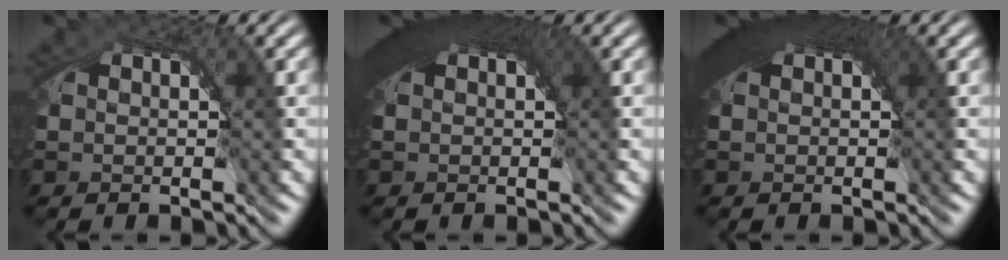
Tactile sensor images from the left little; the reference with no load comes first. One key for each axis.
{"total": 5.7, "fx": 1.8, "fy": 2.0, "fz": 5.0, "tx": -0.058, "ty": 0.017, "tz": 0.020}
{"total": 6.1, "fx": 2.0, "fy": 2.2, "fz": 5.4, "tx": -0.064, "ty": 0.018, "tz": 0.021}